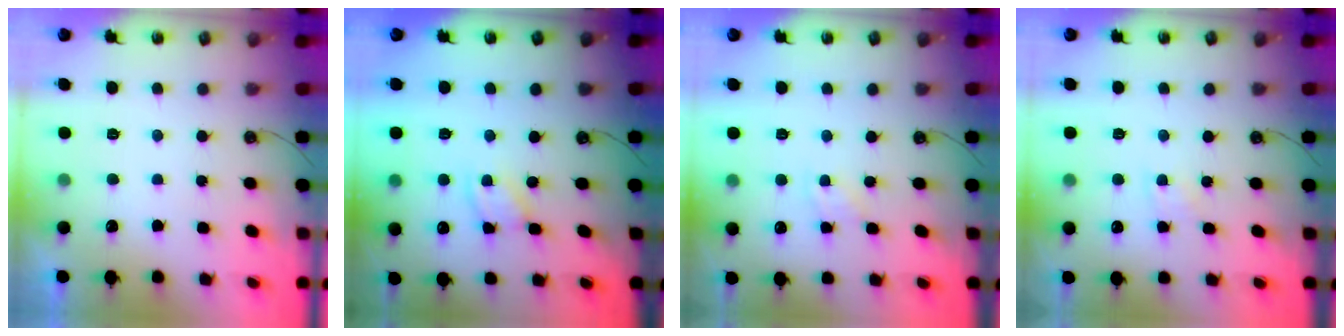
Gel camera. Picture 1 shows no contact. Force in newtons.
{"total": 1.9, "press": 1.9, "slide": 0.3}
{"total": 2.0, "press": 2.0, "slide": 0.3}
{"total": 4.2, "press": 4.1, "slide": 0.5}